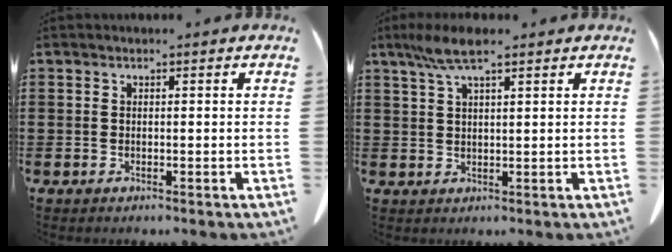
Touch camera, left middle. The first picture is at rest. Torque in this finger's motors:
{"motor_torque": [1.53, 0.61, 0.19, 0.09]}